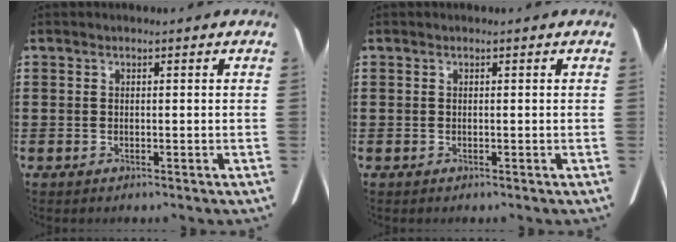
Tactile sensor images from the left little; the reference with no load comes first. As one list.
[{"total": 0.0}]